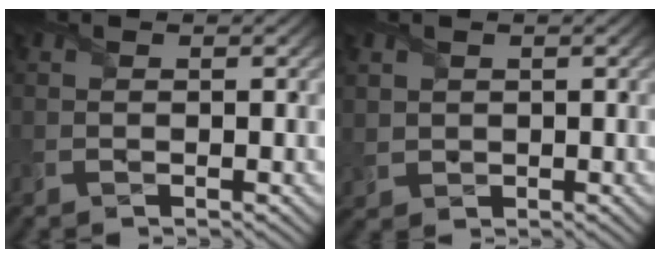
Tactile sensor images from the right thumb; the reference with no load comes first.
{"total": 1.7, "force": [0.6, 1.6, 0.2], "torque": [-0.022, -0.005, 0.011]}